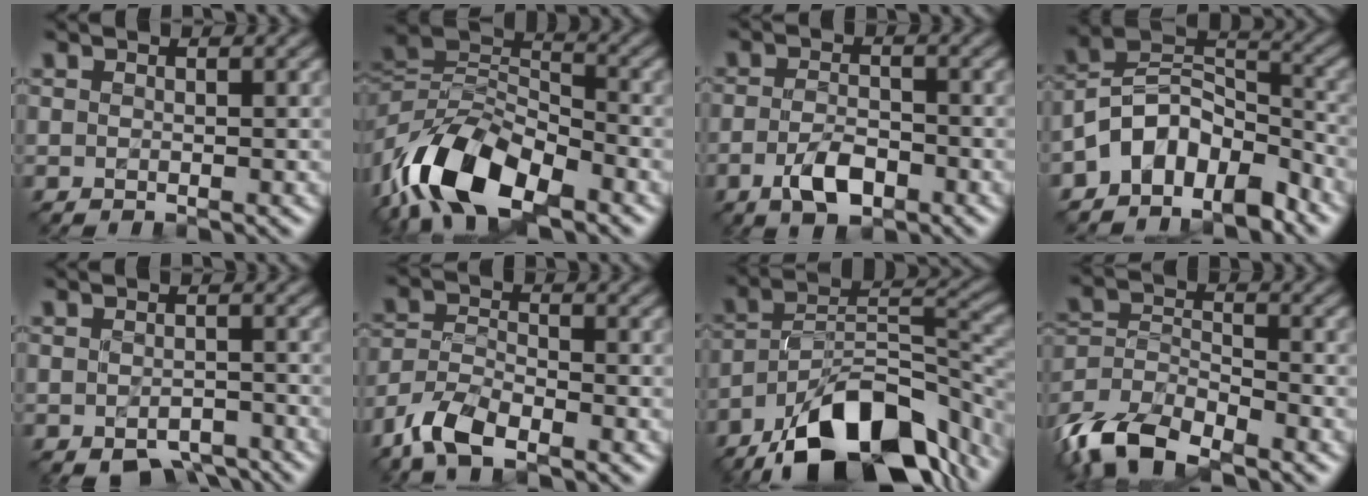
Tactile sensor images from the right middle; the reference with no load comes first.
{"total": 11.6, "force": [-6.4, 5.9, 7.6], "torque": [-0.142, 0.003, -0.131]}
{"total": 3.3, "force": [-1.7, 1.5, 2.5], "torque": [-0.050, -0.002, -0.034]}
{"total": 7.0, "force": [-4.6, 3.9, 3.7], "torque": [-0.042, 0.011, -0.096]}
{"total": 4.1, "force": [-2.8, 2.1, 2.1], "torque": [-0.026, -0.014, -0.038]}
{"total": 5.5, "force": [-4.0, 2.1, 3.2], "torque": [-0.063, -0.002, -0.088]}
{"total": 14.5, "force": [-9.8, 5.9, 8.9], "torque": [-0.143, 0.009, -0.173]}
{"total": 8.3, "force": [-6.1, 3.4, 4.4], "torque": [-0.087, -0.003, -0.131]}